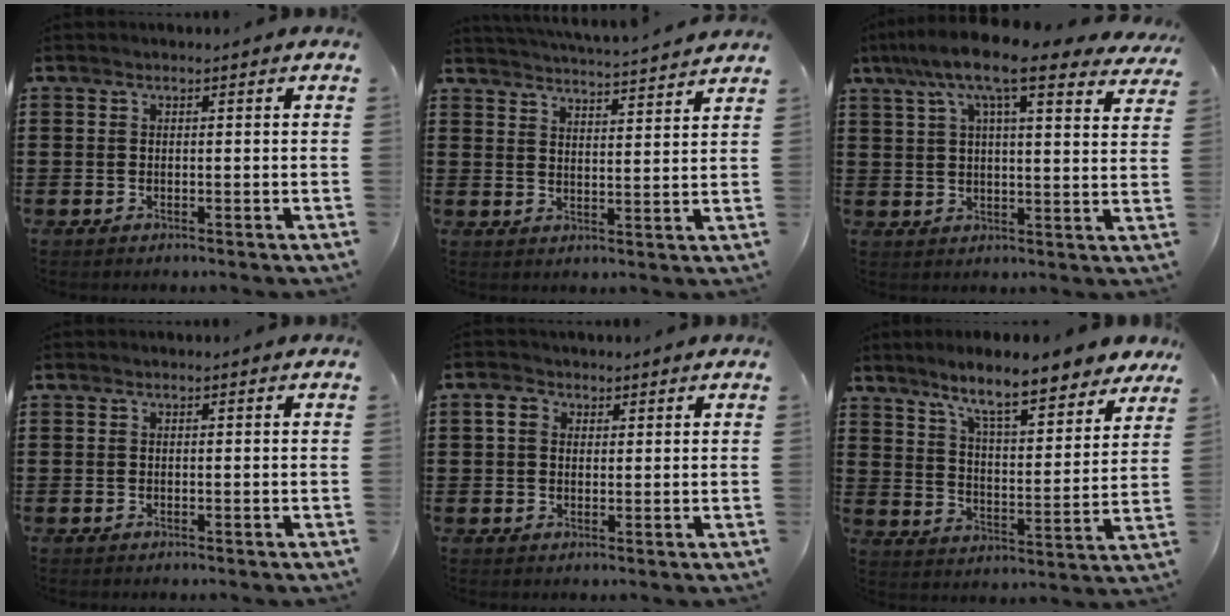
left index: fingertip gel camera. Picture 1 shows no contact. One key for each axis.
{"total": 4.4, "fx": 4.3, "fy": -0.9, "fz": 0.4, "tx": -0.027, "ty": -0.033, "tz": 0.073}
{"total": 11.3, "fx": 8.3, "fy": 2.2, "fz": 7.4, "tx": -0.162, "ty": -0.015, "tz": 0.144}
{"total": 0.0}
{"total": 2.8, "fx": 1.2, "fy": 2.1, "fz": 1.5, "tx": -0.029, "ty": 0.006, "tz": 0.019}
{"total": 8.9, "fx": 7.7, "fy": 0.3, "fz": 4.4, "tx": -0.105, "ty": -0.045, "tz": 0.128}